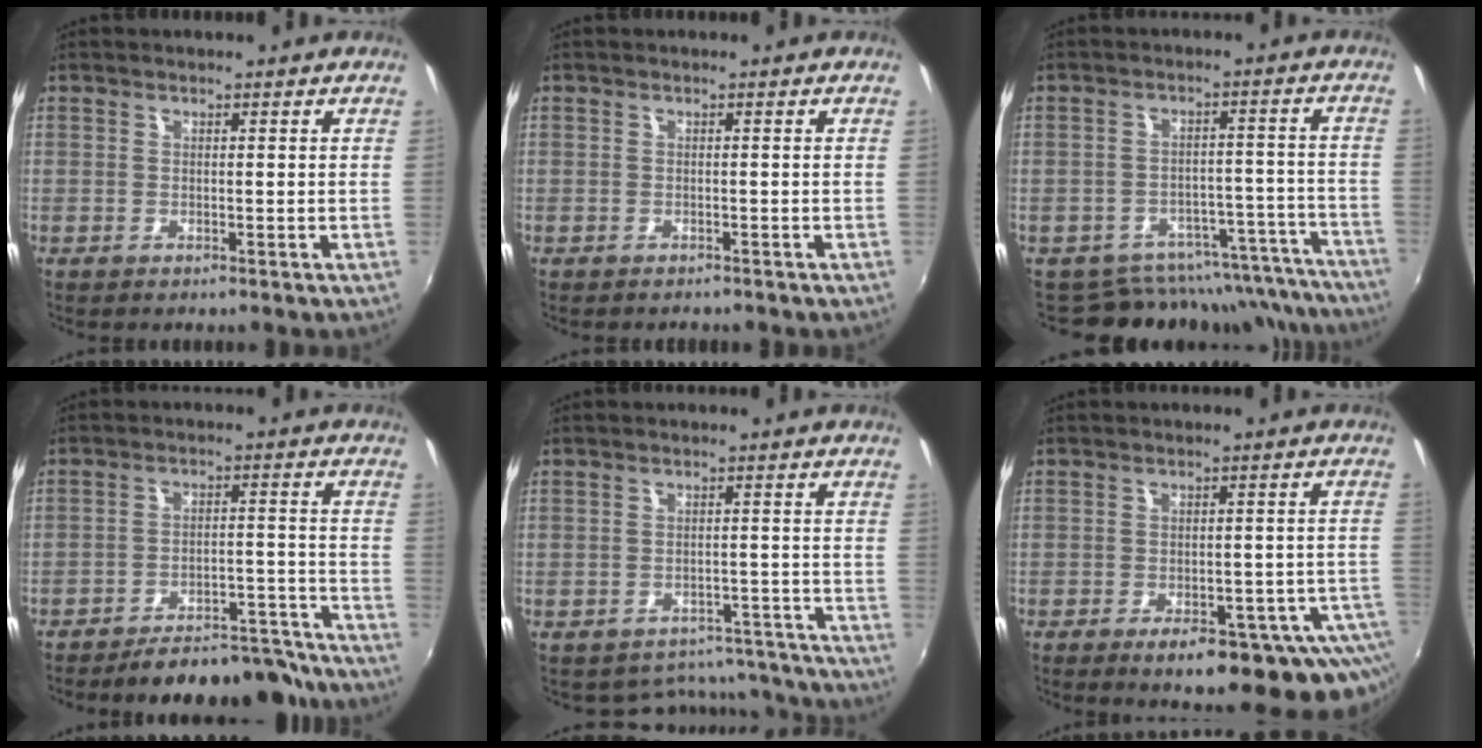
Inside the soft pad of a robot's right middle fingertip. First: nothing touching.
{"total": 1.0, "force": [-0.9, 0.4, 0.1], "torque": [-0.007, 0.001, -0.012]}
{"total": 17.0, "force": [-15.7, 6.1, 1.9], "torque": [-0.012, 0.071, -0.190]}
{"total": 15.1, "force": [-13.9, 3.6, 4.6], "torque": [-0.079, 0.029, -0.173]}
{"total": 11.3, "force": [-10.3, 4.6, 1.0], "torque": [-0.017, 0.035, -0.114]}
{"total": 17.6, "force": [-11.7, 6.5, 11.4], "torque": [-0.145, -0.027, -0.136]}